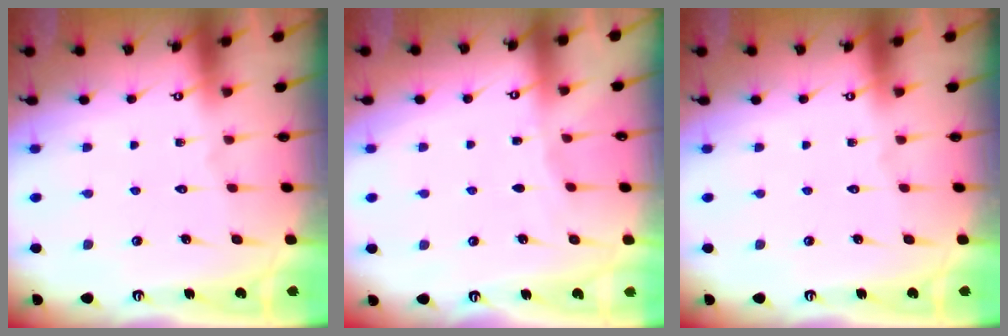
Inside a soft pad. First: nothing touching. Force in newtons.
{"total": 1.8, "press": 1.8, "slide": 0.3}
{"total": 0.0}